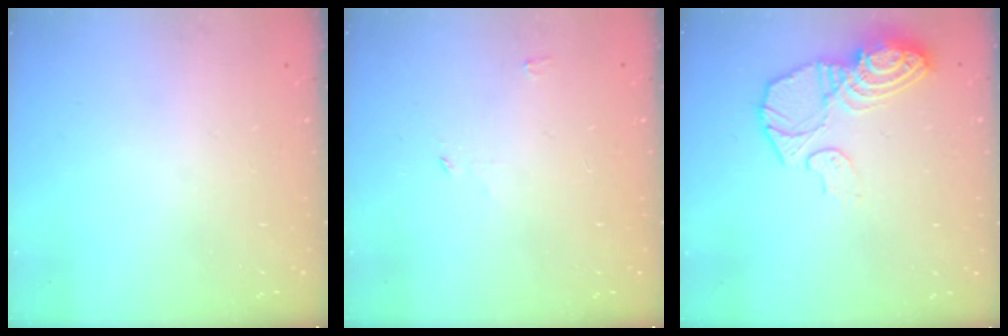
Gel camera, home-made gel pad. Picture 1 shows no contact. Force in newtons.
{"total": 2.7, "press": 2.7, "slide": 0.3}
{"total": 11.4, "press": 11.4, "slide": 1.2}